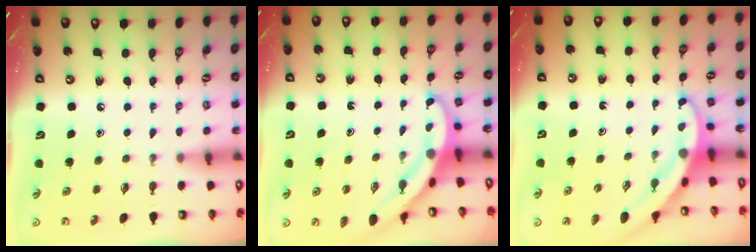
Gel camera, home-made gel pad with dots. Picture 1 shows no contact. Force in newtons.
{"total": 4.0, "press": 4.0, "slide": 0.1}
{"total": 3.8, "press": 3.8, "slide": 0.2}